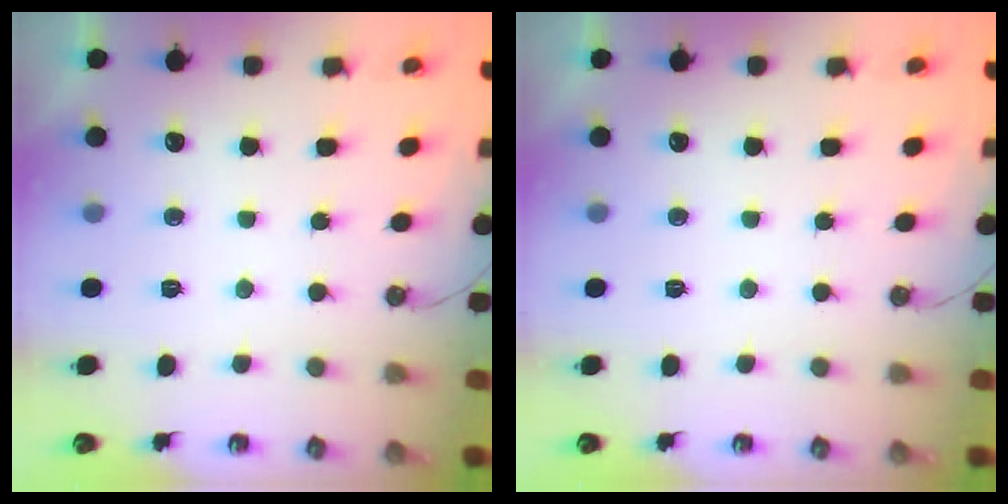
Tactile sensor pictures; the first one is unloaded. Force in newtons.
{"total": 0.0}